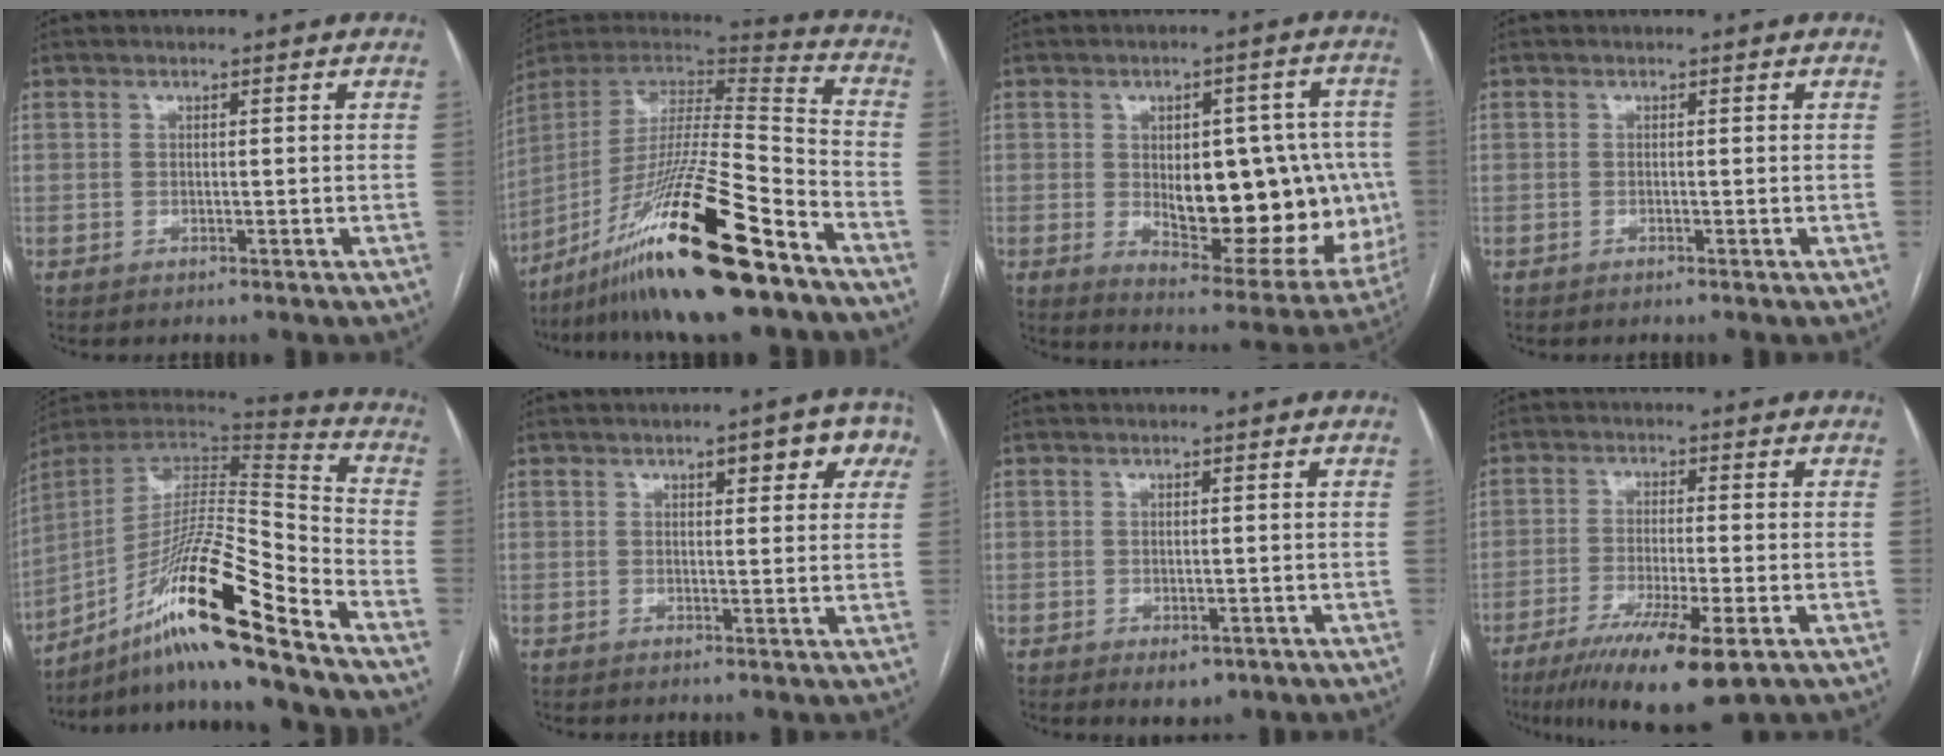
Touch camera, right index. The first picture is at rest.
{"total": 25.4, "force": [-16.4, 1.6, 19.3], "torque": [-0.350, -0.028, -0.297]}
{"total": 20.6, "force": [-1.3, 8.9, 18.6], "torque": [-0.207, 0.019, 0.015]}
{"total": 0.0}
{"total": 20.6, "force": [-13.5, -0.1, 15.5], "torque": [-0.288, -0.001, -0.243]}
{"total": 6.6, "force": [3.1, 2.3, 5.4], "torque": [-0.052, 0.018, 0.032]}
{"total": 2.6, "force": [-1.2, 1.6, 1.6], "torque": [-0.015, -0.002, -0.005]}
{"total": 12.3, "force": [-7.0, 1.0, 10.0], "torque": [-0.170, -0.034, -0.114]}